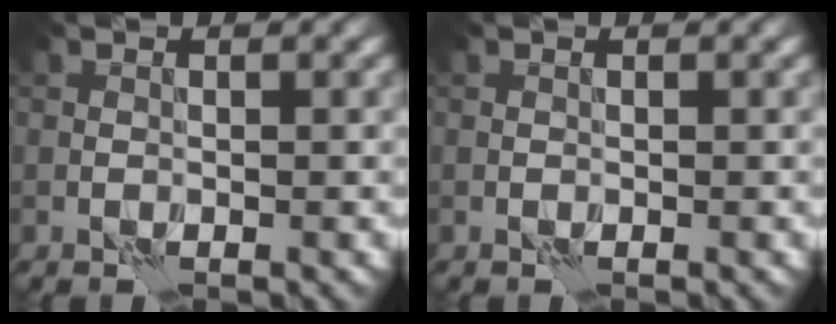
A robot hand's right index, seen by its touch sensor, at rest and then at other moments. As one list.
[{"total": 0.0}]